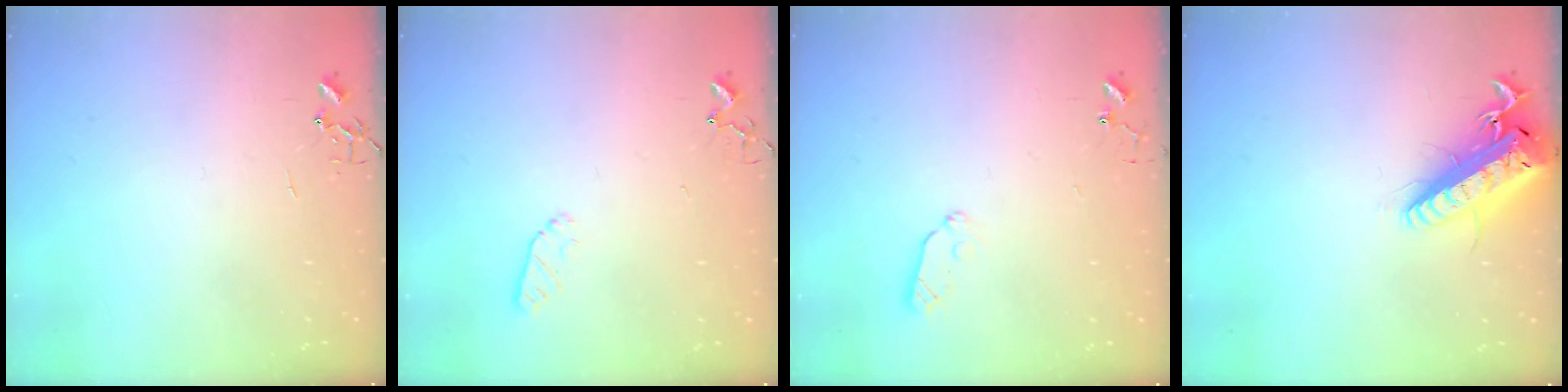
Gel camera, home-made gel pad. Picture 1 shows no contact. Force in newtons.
{"total": 4.3, "press": 4.3, "slide": 0.5}
{"total": 5.9, "press": 5.9, "slide": 0.6}
{"total": 19.8, "press": 19.4, "slide": 4.2}